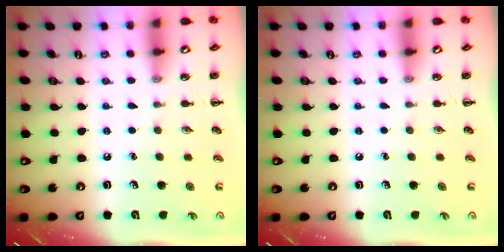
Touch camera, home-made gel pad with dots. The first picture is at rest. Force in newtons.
{"total": 0.0}